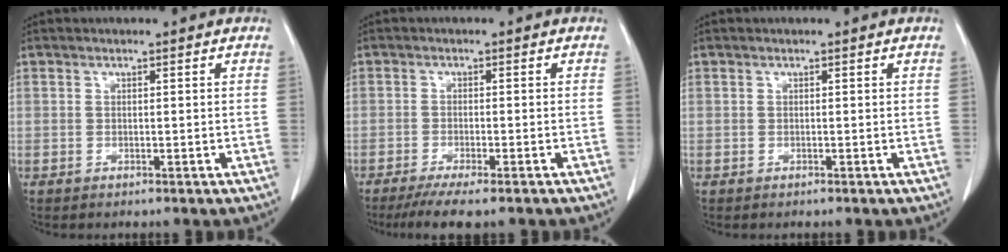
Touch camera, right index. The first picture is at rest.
{"total": 6.6, "force": [-5.1, 0.6, 4.2], "torque": [-0.060, -0.014, -0.078]}
{"total": 0.0}